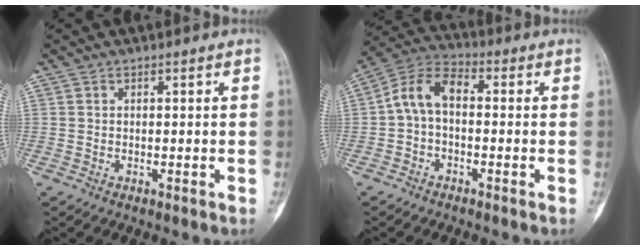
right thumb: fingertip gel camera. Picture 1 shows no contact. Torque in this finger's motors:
{"motor_torque": [0.83, 0.89, 0.41, -0.39, 0.04]}